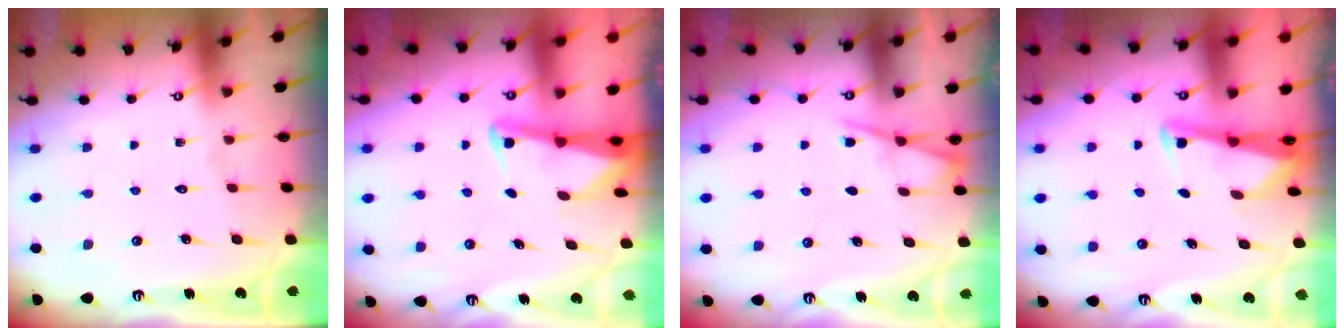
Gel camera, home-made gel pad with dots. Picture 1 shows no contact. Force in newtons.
{"total": 2.3, "press": 2.3, "slide": 0.3}
{"total": 4.3, "press": 4.2, "slide": 0.5}
{"total": 2.8, "press": 2.8, "slide": 0.2}